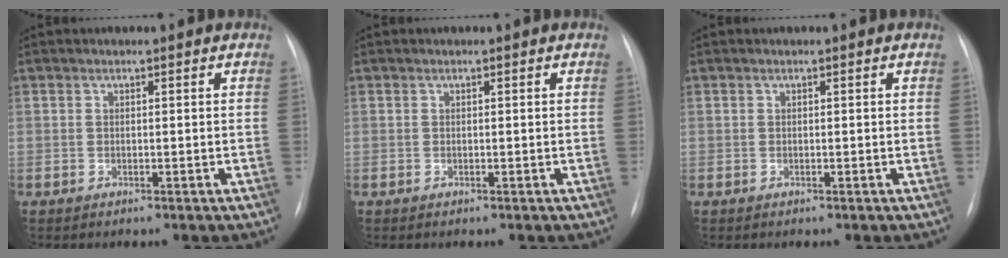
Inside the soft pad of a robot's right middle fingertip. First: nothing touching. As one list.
[{"total": 0.0}, {"total": 0.0}]